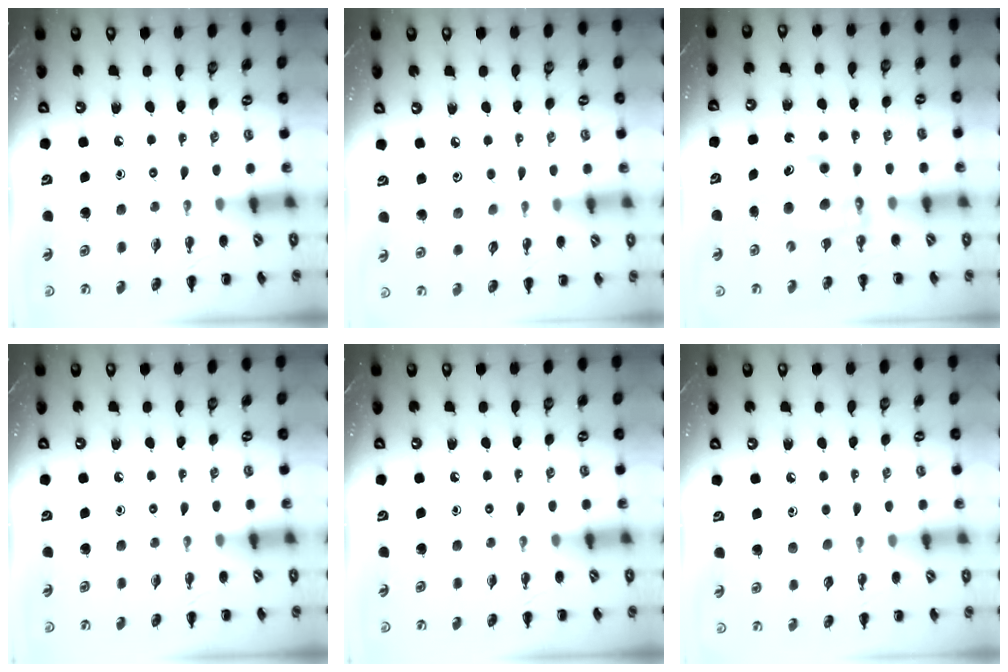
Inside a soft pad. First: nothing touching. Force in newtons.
{"total": 3.7, "press": 3.6, "slide": 0.8}
{"total": 8.3, "press": 8.2, "slide": 1.1}
{"total": 0.0}
{"total": 0.0}
{"total": 4.6, "press": 4.4, "slide": 1.4}